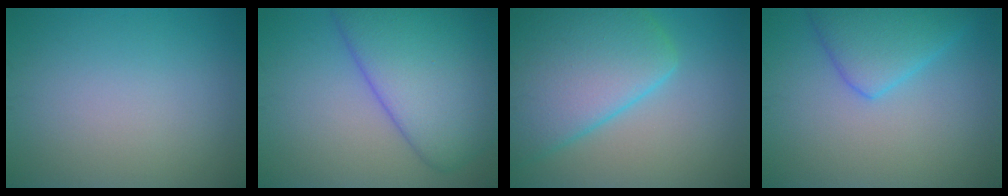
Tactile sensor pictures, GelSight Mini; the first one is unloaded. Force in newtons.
{"total": 10.4, "press": 10.4, "slide": 0.2}
{"total": 10.6, "press": 10.6, "slide": 0.4}
{"total": 4.7, "press": 4.7, "slide": 0.2}